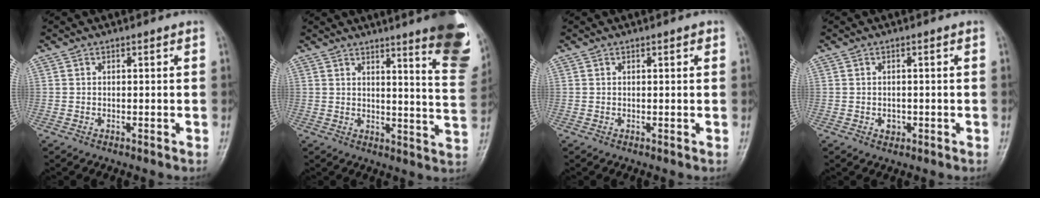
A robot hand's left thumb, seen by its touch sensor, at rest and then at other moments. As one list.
[{"total": 16.5, "force": [10.4, 2.3, 12.6], "torque": [-0.126, -0.063, 0.117]}, {"total": 1.0, "force": [0.5, 0.3, 0.8], "torque": [-0.009, 0.001, 0.005]}, {"total": 1.6, "force": [-0.5, 1.3, 0.8], "torque": [-0.004, 0.003, -0.005]}]